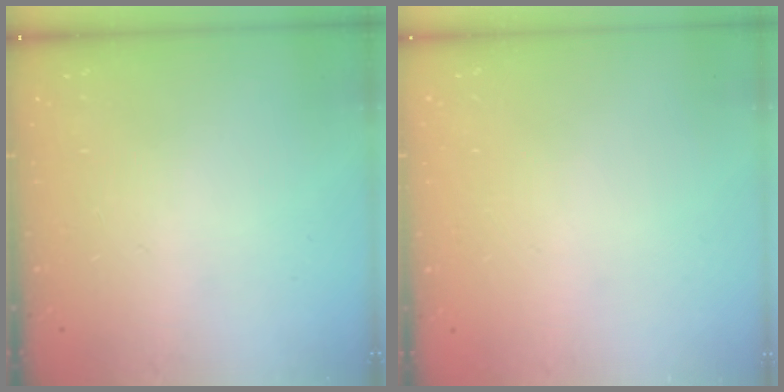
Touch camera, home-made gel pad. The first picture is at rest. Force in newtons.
{"total": 0.0}